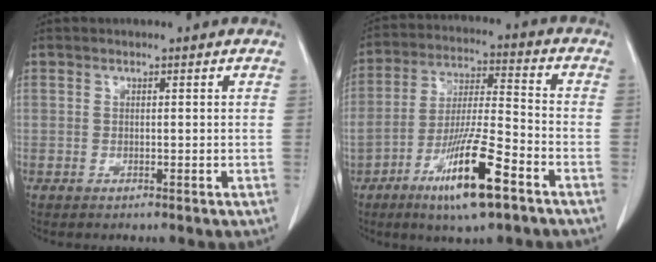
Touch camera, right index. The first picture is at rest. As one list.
[{"total": 13.5, "force": [-7.3, 1.6, 11.2], "torque": [-0.209, -0.018, -0.129]}]